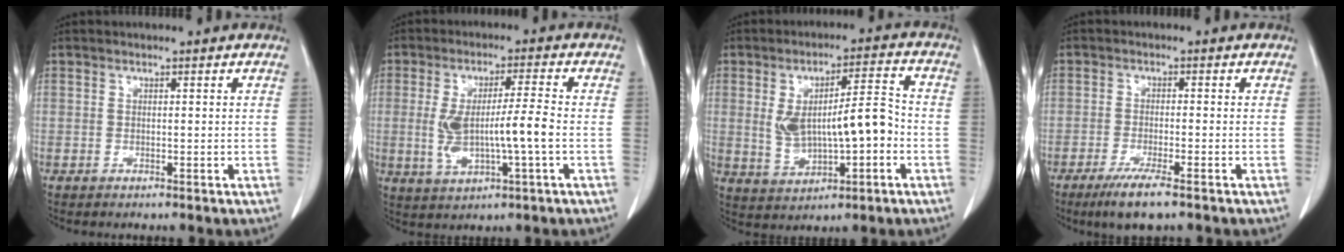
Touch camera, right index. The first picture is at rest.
{"total": 8.8, "force": [-1.0, 0.8, 8.7], "torque": [-0.173, 0.003, -0.014]}
{"total": 10.7, "force": [-0.9, 3.5, 10.1], "torque": [-0.181, 0.020, 0.000]}
{"total": 5.8, "force": [-3.8, 0.3, 4.4], "torque": [-0.082, -0.016, -0.065]}